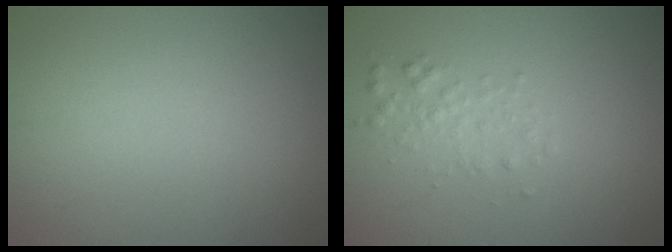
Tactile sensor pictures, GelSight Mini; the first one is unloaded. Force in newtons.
{"total": 1.5, "press": 1.5, "slide": 0.0}